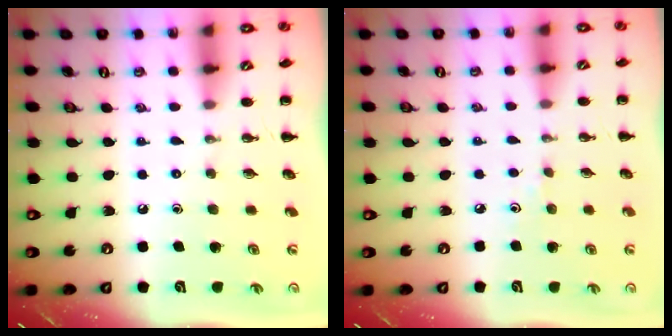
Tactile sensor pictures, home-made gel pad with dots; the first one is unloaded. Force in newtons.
{"total": 2.7, "press": 2.5, "slide": 0.9}